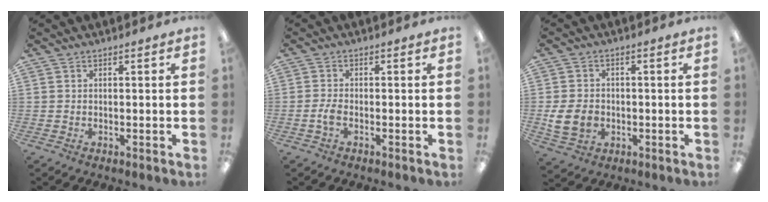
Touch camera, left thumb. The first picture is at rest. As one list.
[{"total": 2.6, "force": [-1.0, 1.3, 2.0], "torque": [-0.042, 0.003, -0.019]}, {"total": 7.6, "force": [-1.5, 6.0, 4.3], "torque": [-0.099, 0.004, -0.028]}]